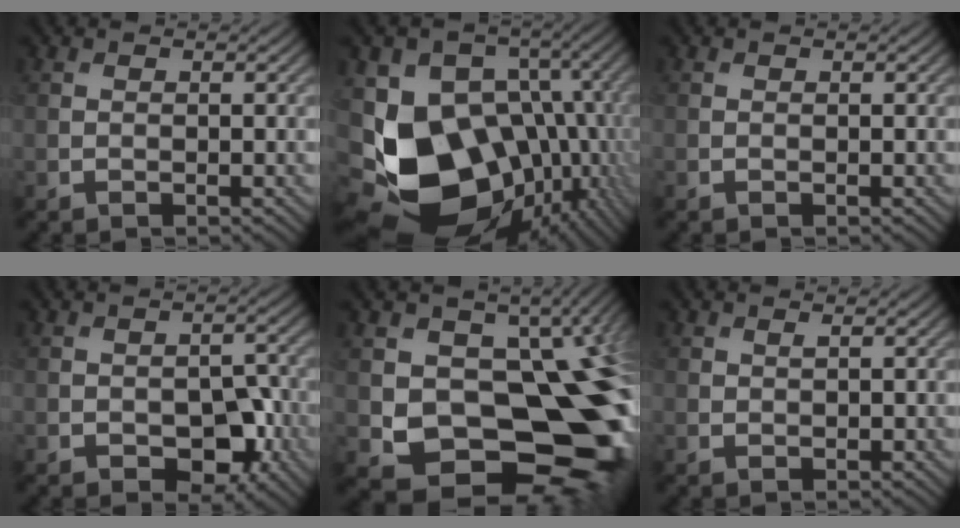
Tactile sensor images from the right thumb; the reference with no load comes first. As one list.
[{"total": 19.2, "force": [-4.7, 13.8, 12.4], "torque": [-0.235, -0.043, -0.053]}, {"total": 0.0}, {"total": 5.3, "force": [-2.0, 3.3, 3.7], "torque": [-0.043, -0.005, -0.029]}, {"total": 17.1, "force": [-2.4, 11.6, 12.3], "torque": [-0.158, -0.039, -0.024]}, {"total": 0.7, "force": [0.4, 0.3, 0.4], "torque": [-0.010, -0.001, 0.007]}]